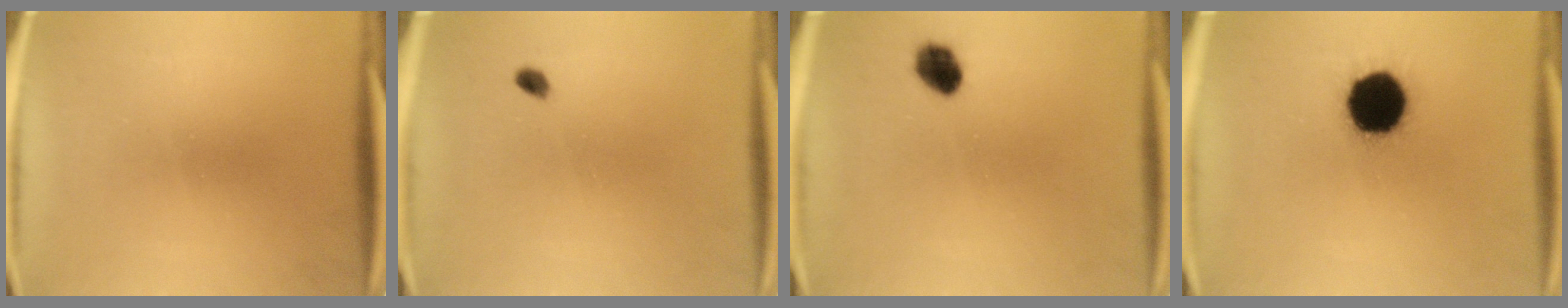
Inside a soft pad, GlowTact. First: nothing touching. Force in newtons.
{"total": 2.0}
{"total": 5.3}
{"total": 18.1}